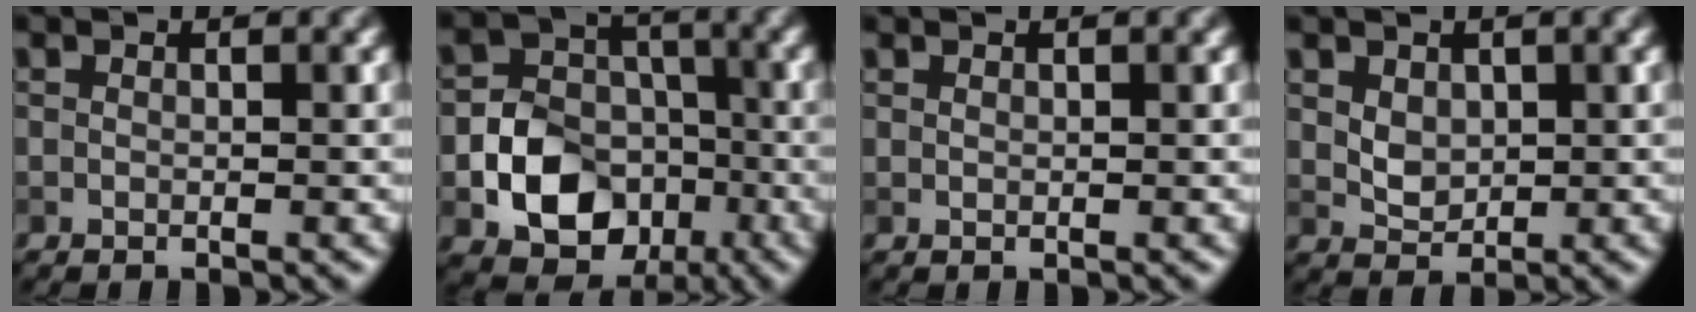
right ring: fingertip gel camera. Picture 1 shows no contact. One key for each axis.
{"total": 8.7, "fx": -3.0, "fy": 7.1, "fz": 4.1, "tx": -0.047, "ty": -0.013, "tz": -0.069}
{"total": 0.0}
{"total": 2.1, "fx": 0.5, "fy": 1.6, "fz": 1.3, "tx": -0.024, "ty": -0.003, "tz": 0.013}